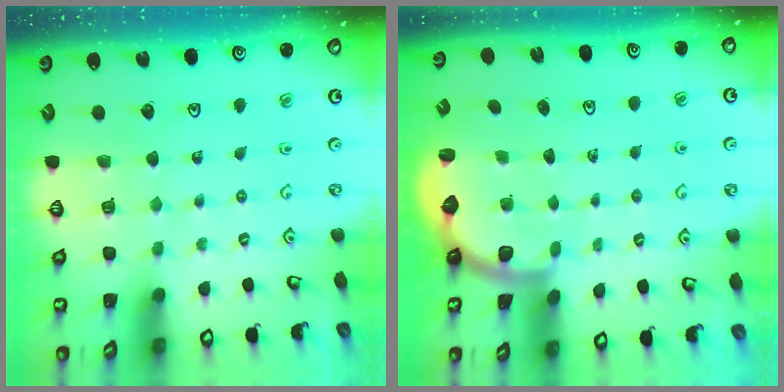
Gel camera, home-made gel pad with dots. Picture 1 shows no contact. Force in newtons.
{"total": 2.2, "press": 2.0, "slide": 0.8}